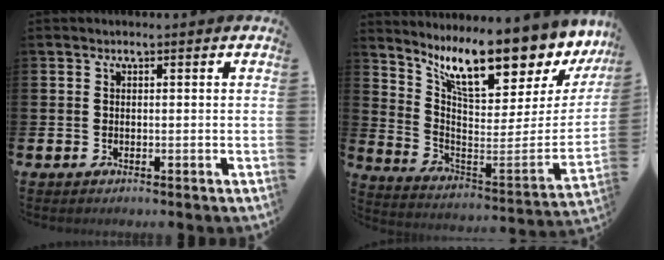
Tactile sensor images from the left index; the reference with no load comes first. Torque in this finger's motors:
{"motor_torque": [1.15, -0.99, 1.05, 0.21]}